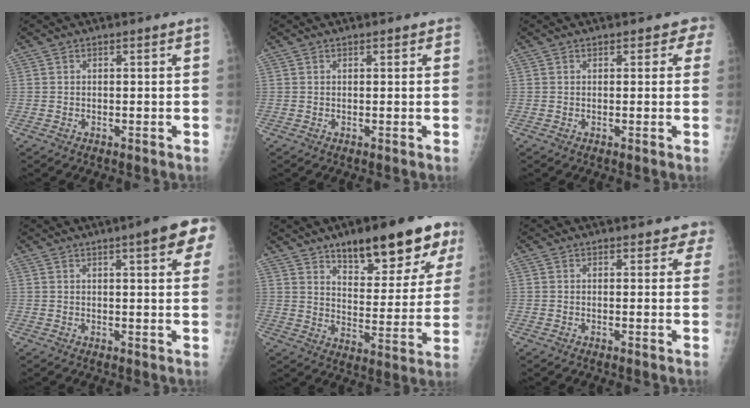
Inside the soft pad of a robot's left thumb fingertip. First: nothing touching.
{"total": 1.1, "force": [0.7, 0.6, 0.7], "torque": [-0.002, 0.000, 0.004]}
{"total": 2.2, "force": [1.4, 1.4, 1.0], "torque": [0.018, 0.000, 0.008]}
{"total": 10.0, "force": [5.0, 1.9, 8.4], "torque": [-0.084, -0.007, 0.056]}
{"total": 19.6, "force": [12.3, 6.7, 13.7], "torque": [-0.152, -0.055, 0.183]}
{"total": 3.8, "force": [3.3, 1.7, 1.0], "torque": [0.025, -0.010, 0.024]}